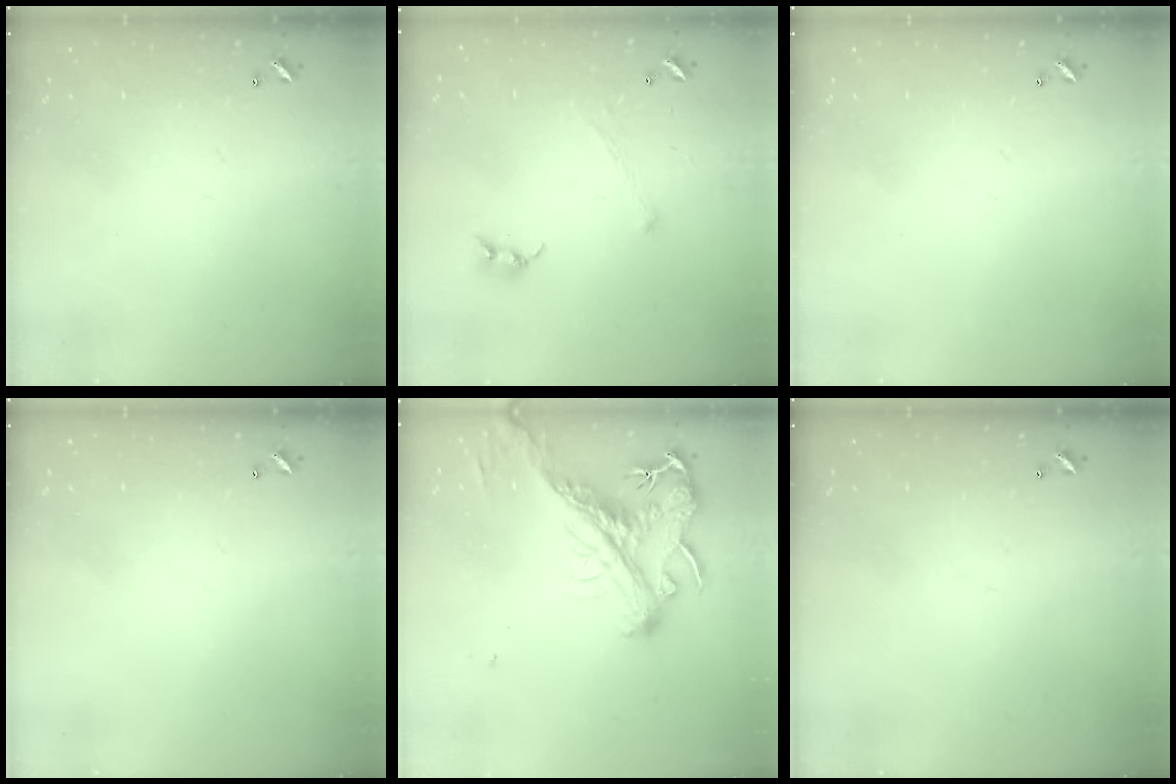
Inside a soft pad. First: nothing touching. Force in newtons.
{"total": 0.6, "press": 0.6, "slide": 0.3}
{"total": 0.0}
{"total": 0.0}
{"total": 2.6, "press": 2.2, "slide": 1.4}
{"total": 0.0}